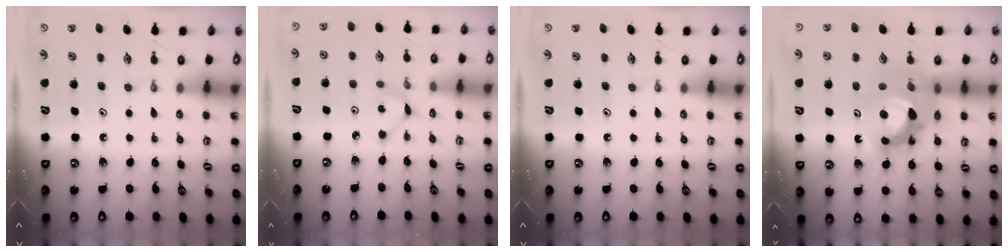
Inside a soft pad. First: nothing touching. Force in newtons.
{"total": 2.2, "press": 2.2, "slide": 0.3}
{"total": 0.0}
{"total": 15.9, "press": 15.7, "slide": 2.4}